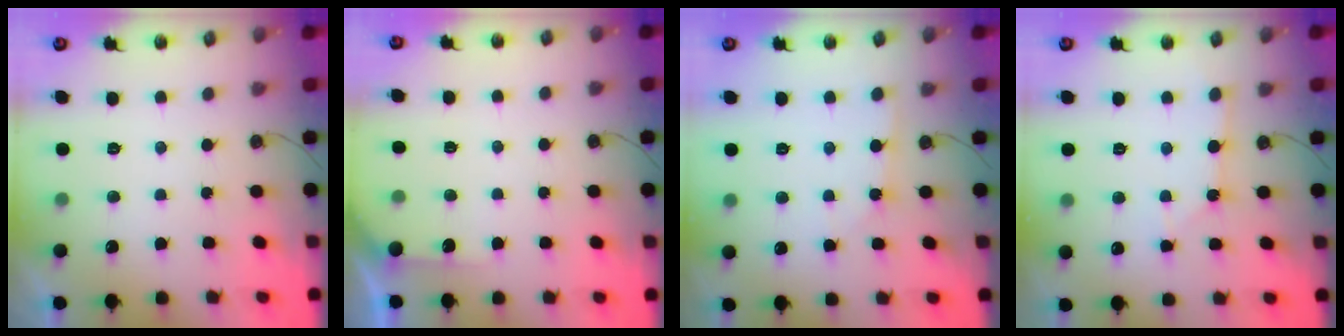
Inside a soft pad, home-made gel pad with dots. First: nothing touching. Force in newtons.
{"total": 3.1, "press": 3.1, "slide": 0.4}
{"total": 1.9, "press": 1.9, "slide": 0.2}
{"total": 2.3, "press": 2.2, "slide": 0.3}